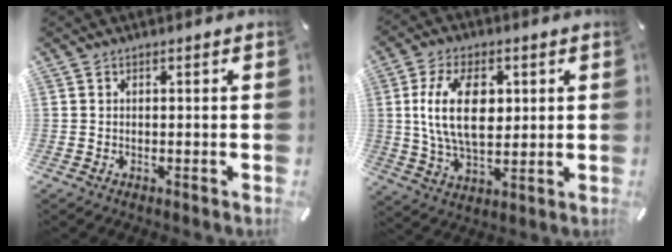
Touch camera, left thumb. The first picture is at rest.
{"total": 14.6, "force": [2.6, 8.8, 11.4], "torque": [-0.242, 0.002, 0.040]}